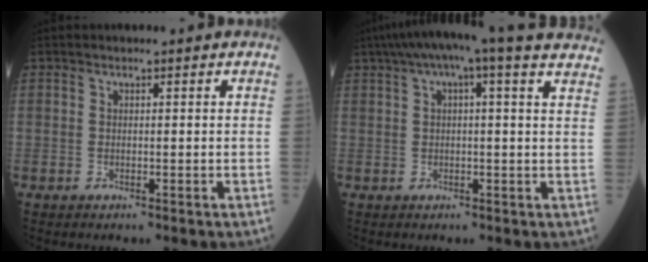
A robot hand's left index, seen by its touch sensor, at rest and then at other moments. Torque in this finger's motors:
{"motor_torque": [0.98, -1.18, 0.61, 0.13]}